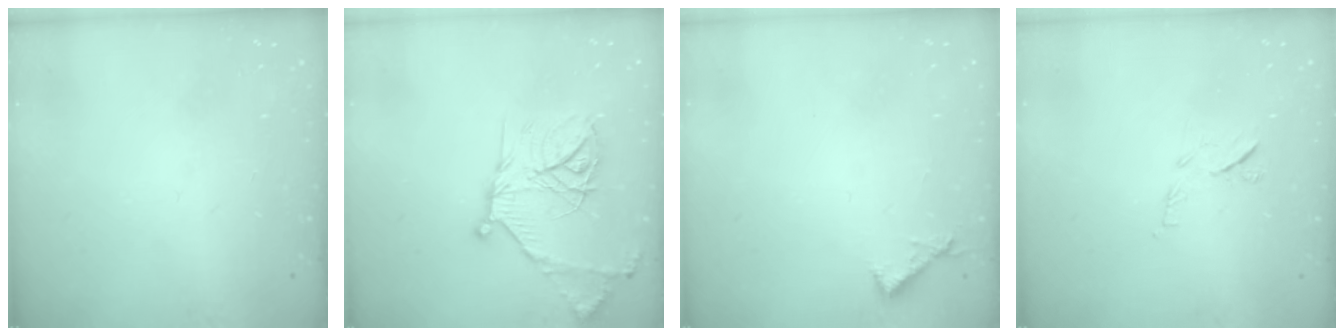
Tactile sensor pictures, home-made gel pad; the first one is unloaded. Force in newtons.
{"total": 19.2, "press": 19.1, "slide": 1.7}
{"total": 4.2, "press": 4.2, "slide": 0.4}
{"total": 6.2, "press": 6.2, "slide": 0.7}